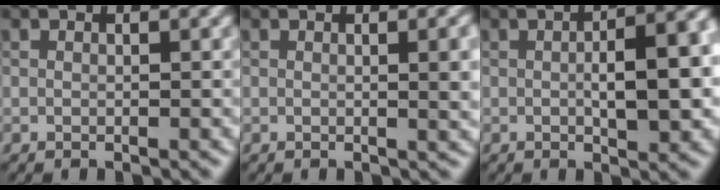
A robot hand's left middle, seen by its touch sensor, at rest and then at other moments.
{"total": 3.5, "force": [0.3, 1.0, 3.3], "torque": [-0.035, 0.004, 0.002]}
{"total": 6.7, "force": [-0.2, 2.4, 6.2], "torque": [-0.089, 0.000, 0.000]}